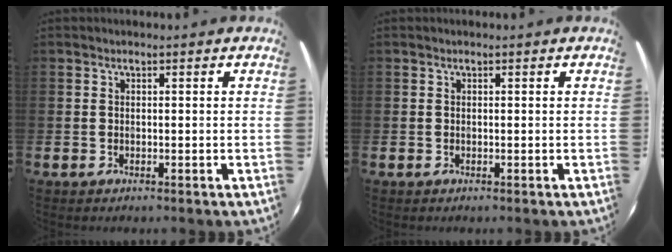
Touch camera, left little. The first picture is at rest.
{"total": 0.0}